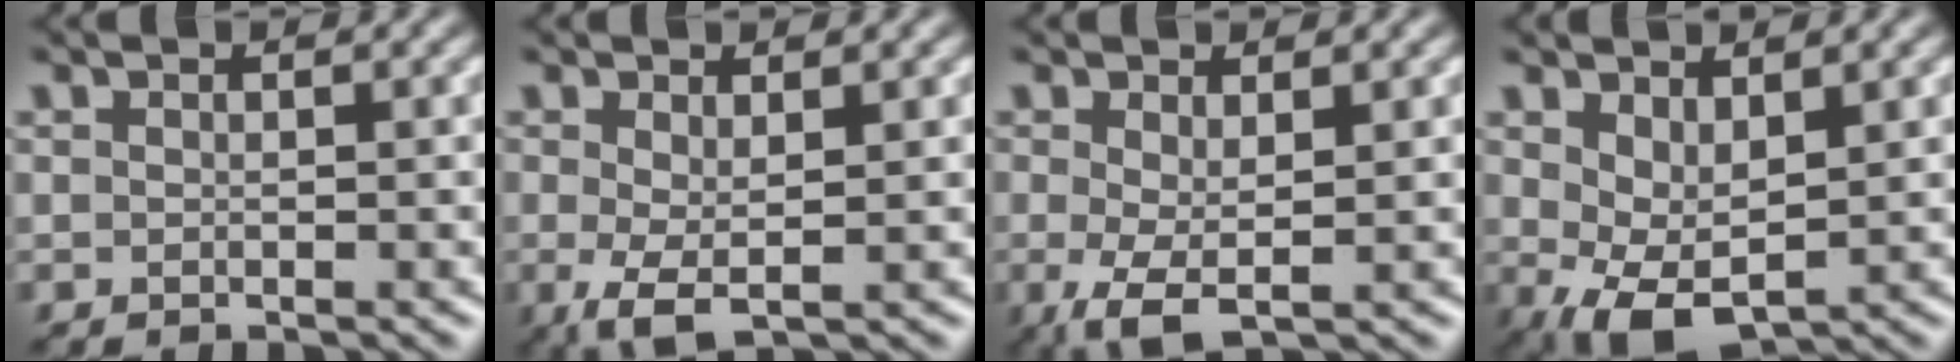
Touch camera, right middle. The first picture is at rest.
{"total": 2.8, "force": [-0.1, 1.0, 2.6], "torque": [-0.062, -0.007, -0.004]}
{"total": 3.2, "force": [-0.2, 1.1, 3.0], "torque": [-0.069, -0.007, -0.006]}
{"total": 4.1, "force": [0.4, 2.2, 3.5], "torque": [-0.080, -0.006, 0.012]}